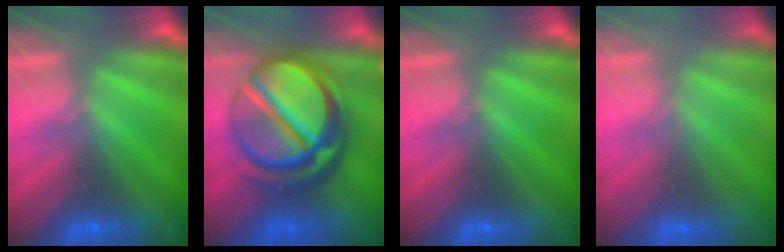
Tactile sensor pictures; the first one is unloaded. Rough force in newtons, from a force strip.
{"total": 10.2}
{"total": 0.0}
{"total": 2.5}